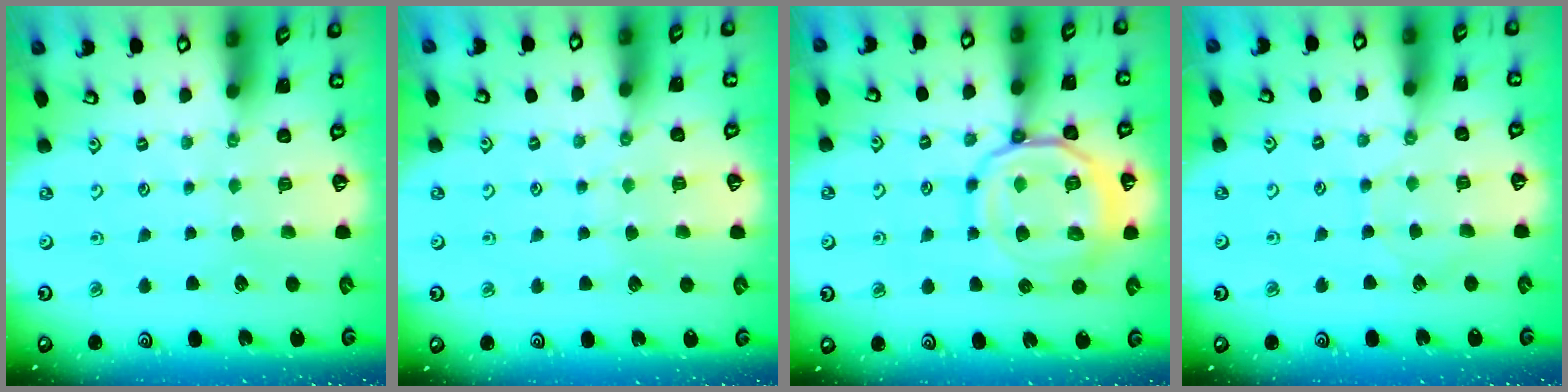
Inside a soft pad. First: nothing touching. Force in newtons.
{"total": 4.6, "press": 4.6, "slide": 0.4}
{"total": 17.3, "press": 17.2, "slide": 1.7}
{"total": 4.9, "press": 4.9, "slide": 0.3}